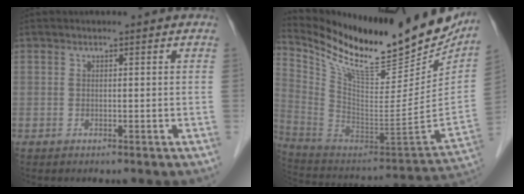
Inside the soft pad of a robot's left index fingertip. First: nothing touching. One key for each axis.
{"total": 27.8, "fx": 23.3, "fy": 6.4, "fz": 13.7, "tx": -0.239, "ty": -0.052, "tz": 0.356}